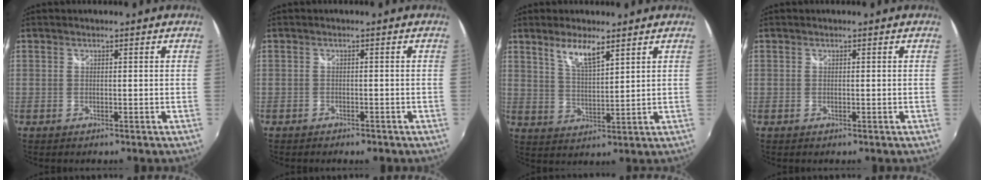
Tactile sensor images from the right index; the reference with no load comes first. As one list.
[{"total": 2.3, "force": [-1.8, 1.0, 0.8], "torque": [-0.023, -0.009, -0.028]}, {"total": 6.1, "force": [4.1, 1.3, 4.4], "torque": [-0.083, -0.002, 0.080]}, {"total": 0.0}]